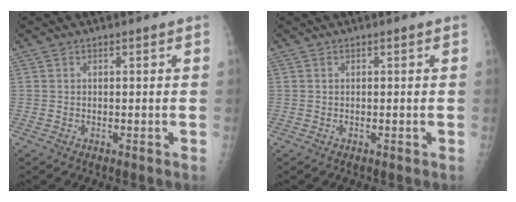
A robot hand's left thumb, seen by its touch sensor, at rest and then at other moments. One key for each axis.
{"total": 0.0}